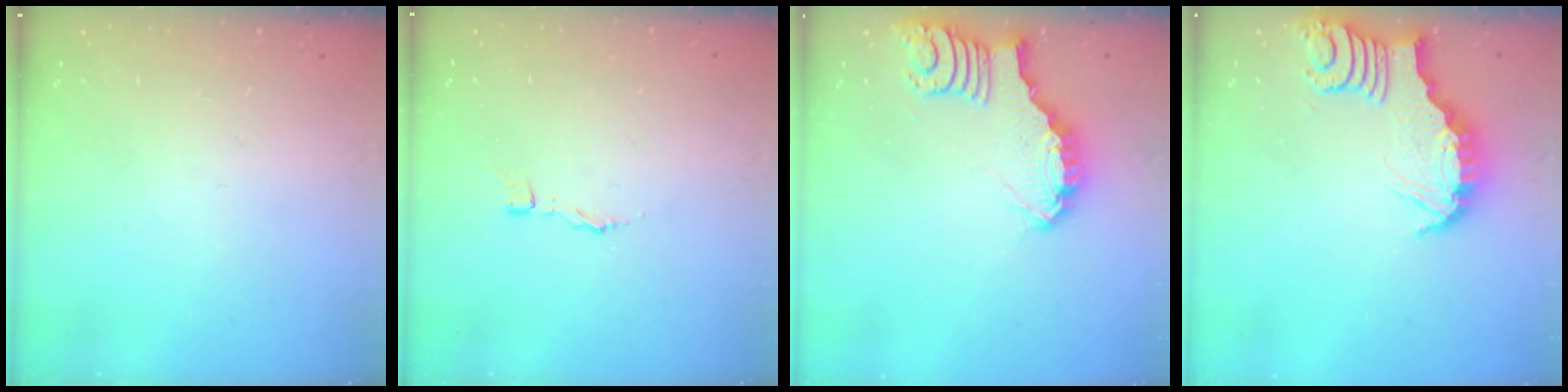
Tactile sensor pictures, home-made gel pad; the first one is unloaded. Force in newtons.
{"total": 2.9, "press": 2.9, "slide": 0.3}
{"total": 3.0, "press": 3.0, "slide": 0.1}
{"total": 3.9, "press": 3.9, "slide": 0.0}